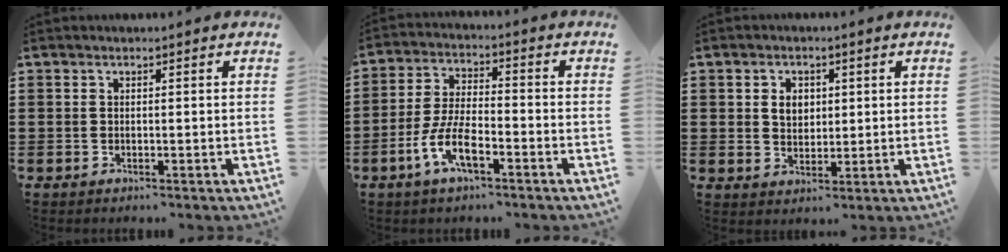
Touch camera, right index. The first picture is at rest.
{"total": 7.3, "force": [-3.7, 2.3, 5.8], "torque": [-0.144, -0.011, -0.076]}
{"total": 3.3, "force": [0.7, 2.5, 2.0], "torque": [-0.038, 0.007, 0.009]}